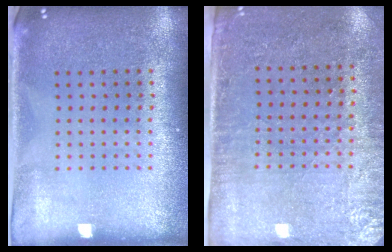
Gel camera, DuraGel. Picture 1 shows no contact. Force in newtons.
{"total": 2.9, "press": 2.5, "slide": 1.5}